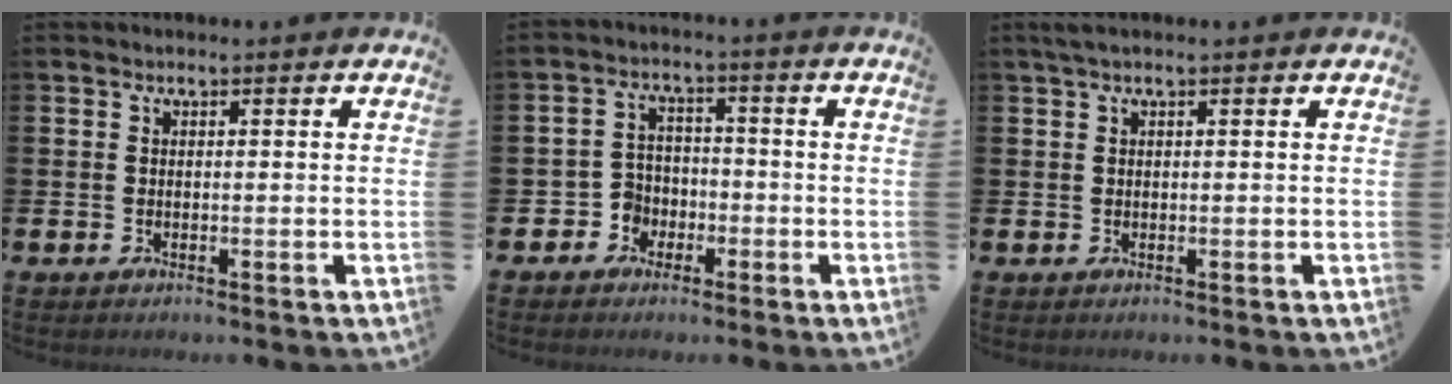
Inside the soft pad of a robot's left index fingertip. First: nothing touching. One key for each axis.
{"total": 3.8, "fx": -1.9, "fy": 3.2, "fz": 0.4, "tx": -0.026, "ty": 0.005, "tz": -0.042}
{"total": 1.0, "fx": 0.5, "fy": 0.1, "fz": 0.9, "tx": -0.022, "ty": 0.005, "tz": 0.010}